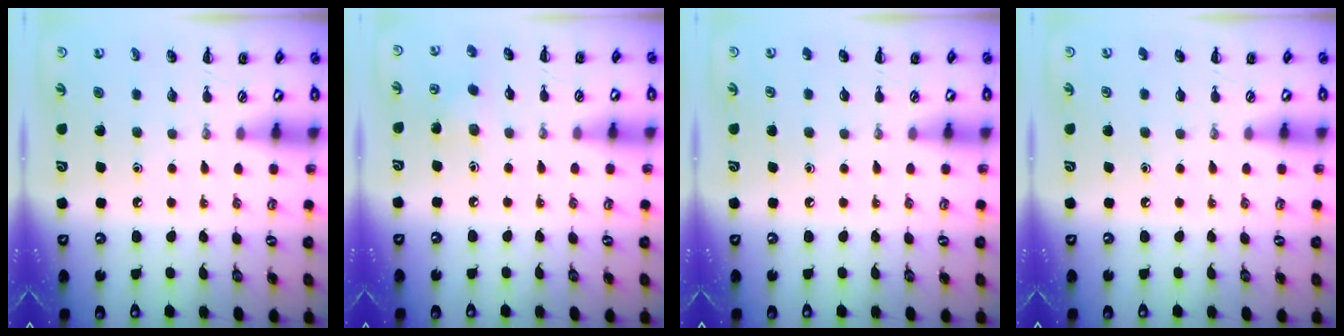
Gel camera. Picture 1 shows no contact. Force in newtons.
{"total": 3.8, "press": 3.7, "slide": 0.9}
{"total": 0.0}
{"total": 0.0}